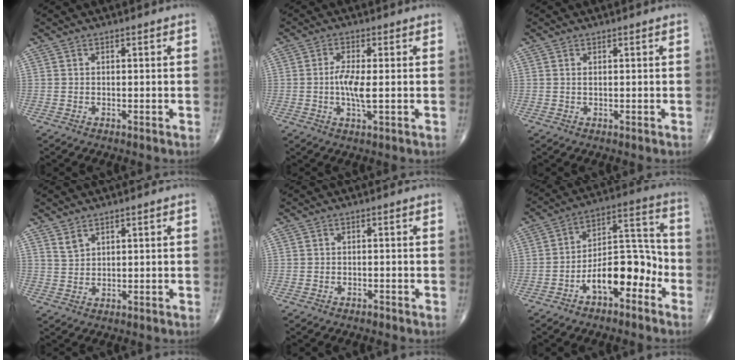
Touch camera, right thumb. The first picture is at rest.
{"total": 5.1, "force": [-0.3, 1.1, 4.9], "torque": [-0.109, -0.008, -0.010]}
{"total": 0.5, "force": [0.2, 0.2, 0.5], "torque": [-0.013, 0.001, 0.005]}
{"total": 2.0, "force": [1.7, 0.8, 0.8], "torque": [-0.011, -0.009, 0.038]}
{"total": 0.7, "force": [-0.6, 0.3, 0.2], "torque": [-0.005, 0.003, -0.011]}
{"total": 12.9, "force": [-5.7, 6.4, 9.6], "torque": [-0.127, 0.066, -0.096]}